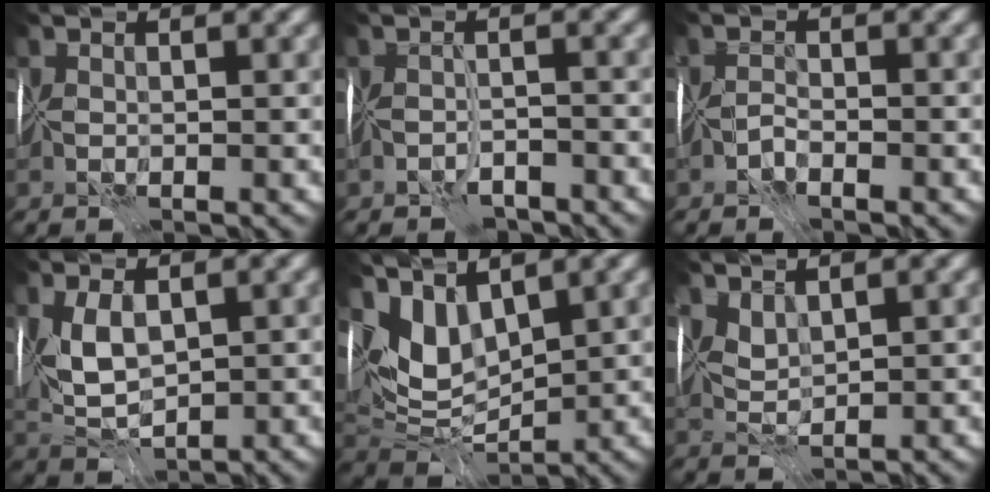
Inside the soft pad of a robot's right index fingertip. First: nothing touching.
{"total": 2.3, "force": [-2.2, -0.4, -0.4], "torque": [0.015, -0.005, -0.044]}
{"total": 1.5, "force": [-1.3, -0.6, -0.4], "torque": [0.013, 0.003, -0.030]}
{"total": 3.2, "force": [0.4, 1.4, 2.8], "torque": [-0.059, -0.001, 0.012]}
{"total": 5.8, "force": [3.4, 2.7, 3.9], "torque": [-0.079, -0.006, 0.068]}
{"total": 1.3, "force": [1.2, -0.3, 0.4], "torque": [-0.009, -0.004, 0.027]}